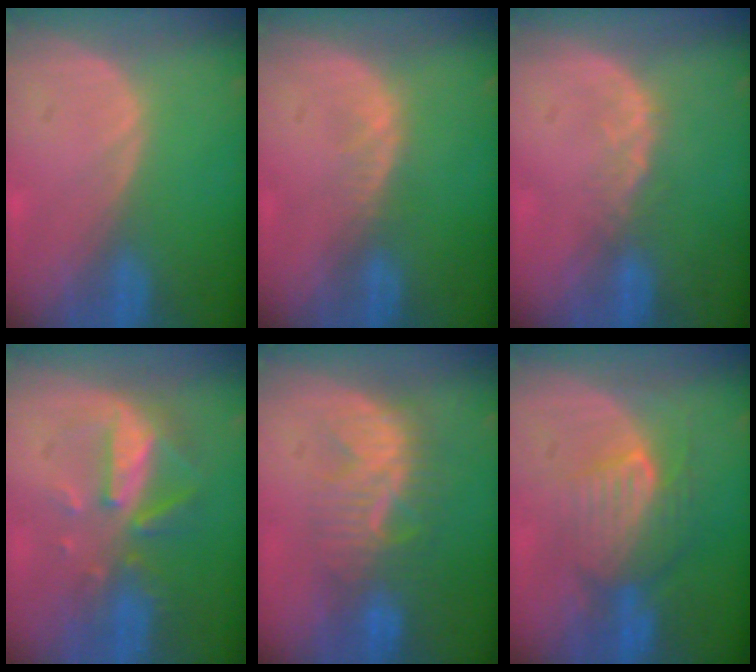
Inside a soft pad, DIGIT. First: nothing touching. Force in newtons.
{"total": 1.5, "press": 1.5, "slide": 0.2}
{"total": 2.6, "press": 2.1, "slide": 1.5}
{"total": 8.1, "press": 7.5, "slide": 3.3}
{"total": 8.3, "press": 8.0, "slide": 2.2}
{"total": 7.7, "press": 7.7, "slide": 0.5}